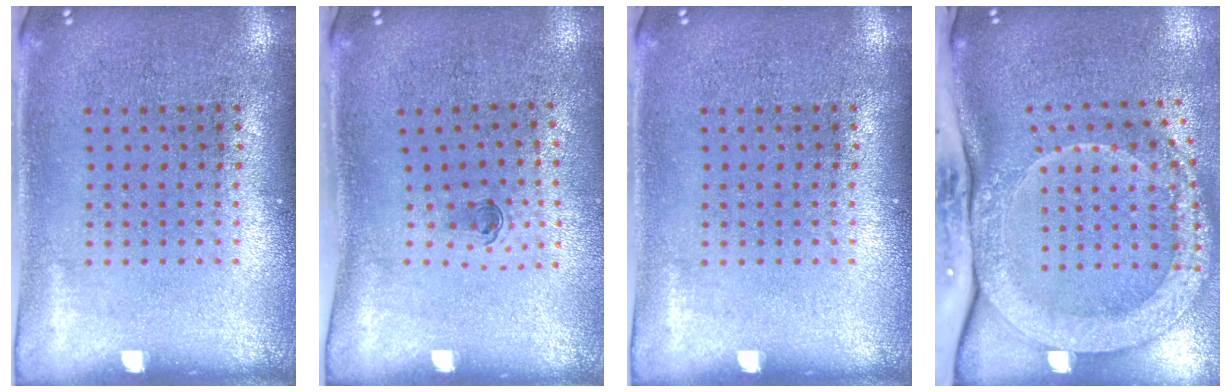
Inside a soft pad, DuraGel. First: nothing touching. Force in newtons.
{"total": 0.6, "press": 0.3, "slide": 0.5}
{"total": 0.0}
{"total": 3.1, "press": 2.2, "slide": 2.2}